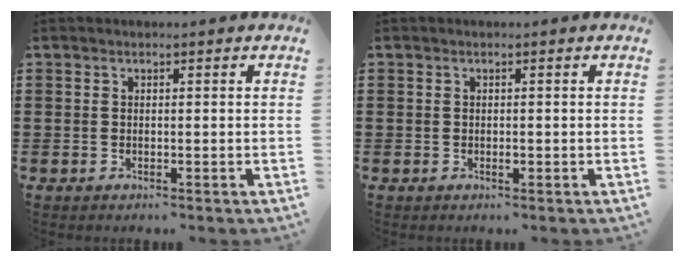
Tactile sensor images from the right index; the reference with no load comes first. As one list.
[{"total": 0.7, "force": [-0.2, 0.3, 0.6], "torque": [-0.011, -0.002, -0.002]}]